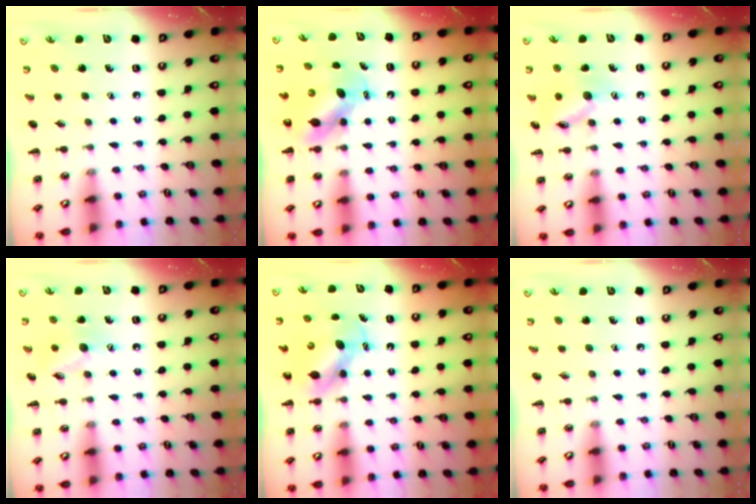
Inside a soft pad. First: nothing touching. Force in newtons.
{"total": 7.0, "press": 6.9, "slide": 1.2}
{"total": 10.5, "press": 10.5, "slide": 0.5}
{"total": 9.1, "press": 9.0, "slide": 1.1}
{"total": 6.7, "press": 6.7, "slide": 0.7}
{"total": 0.0}